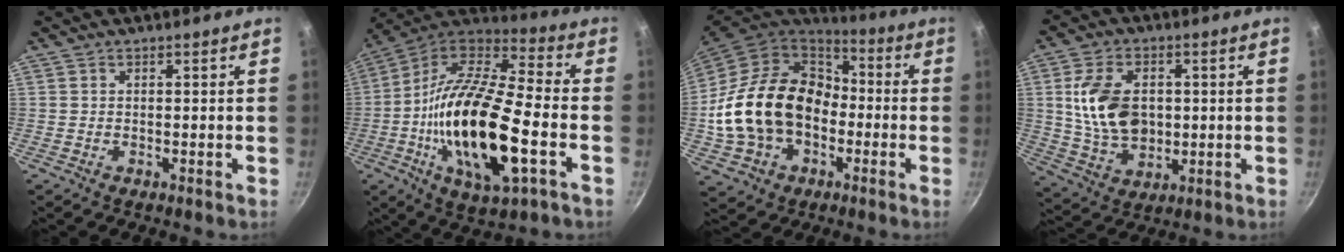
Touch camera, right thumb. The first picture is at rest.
{"total": 25.5, "force": [-5.7, 8.9, 23.2], "torque": [-0.433, 0.018, -0.117]}
{"total": 23.1, "force": [-3.0, 17.2, 15.0], "torque": [-0.253, 0.053, -0.043]}
{"total": 13.7, "force": [1.3, 9.4, 9.9], "torque": [-0.164, -0.009, 0.031]}